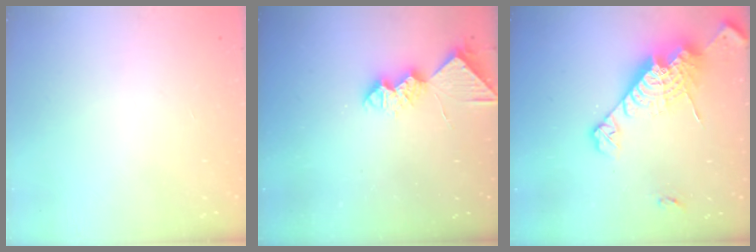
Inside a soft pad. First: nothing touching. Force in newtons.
{"total": 9.0, "press": 9.0, "slide": 0.7}
{"total": 19.9, "press": 19.8, "slide": 1.7}